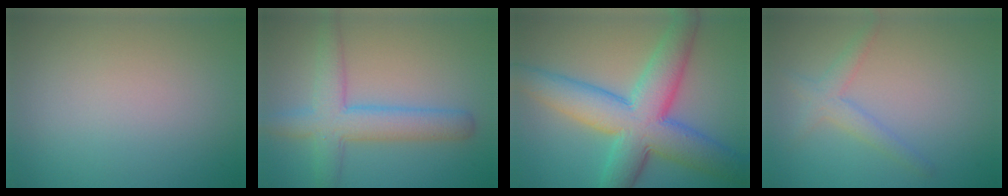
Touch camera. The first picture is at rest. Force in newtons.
{"total": 5.3, "press": 5.3, "slide": 0.2}
{"total": 10.5, "press": 10.5, "slide": 0.2}
{"total": 2.2, "press": 2.2, "slide": 0.1}